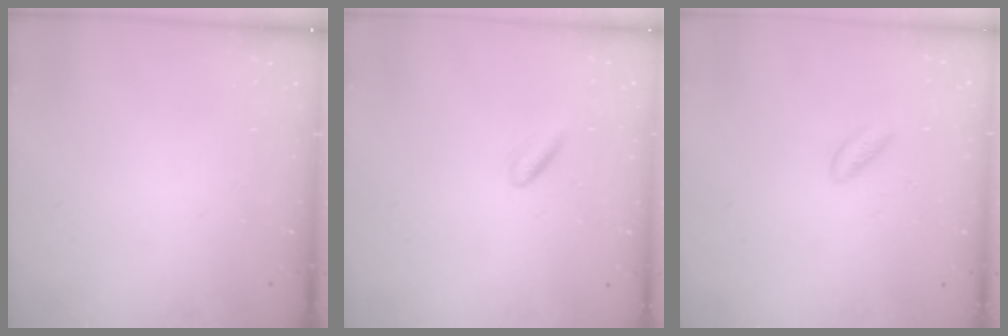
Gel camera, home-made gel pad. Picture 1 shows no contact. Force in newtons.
{"total": 1.3, "press": 1.2, "slide": 0.5}
{"total": 2.3, "press": 2.2, "slide": 0.9}